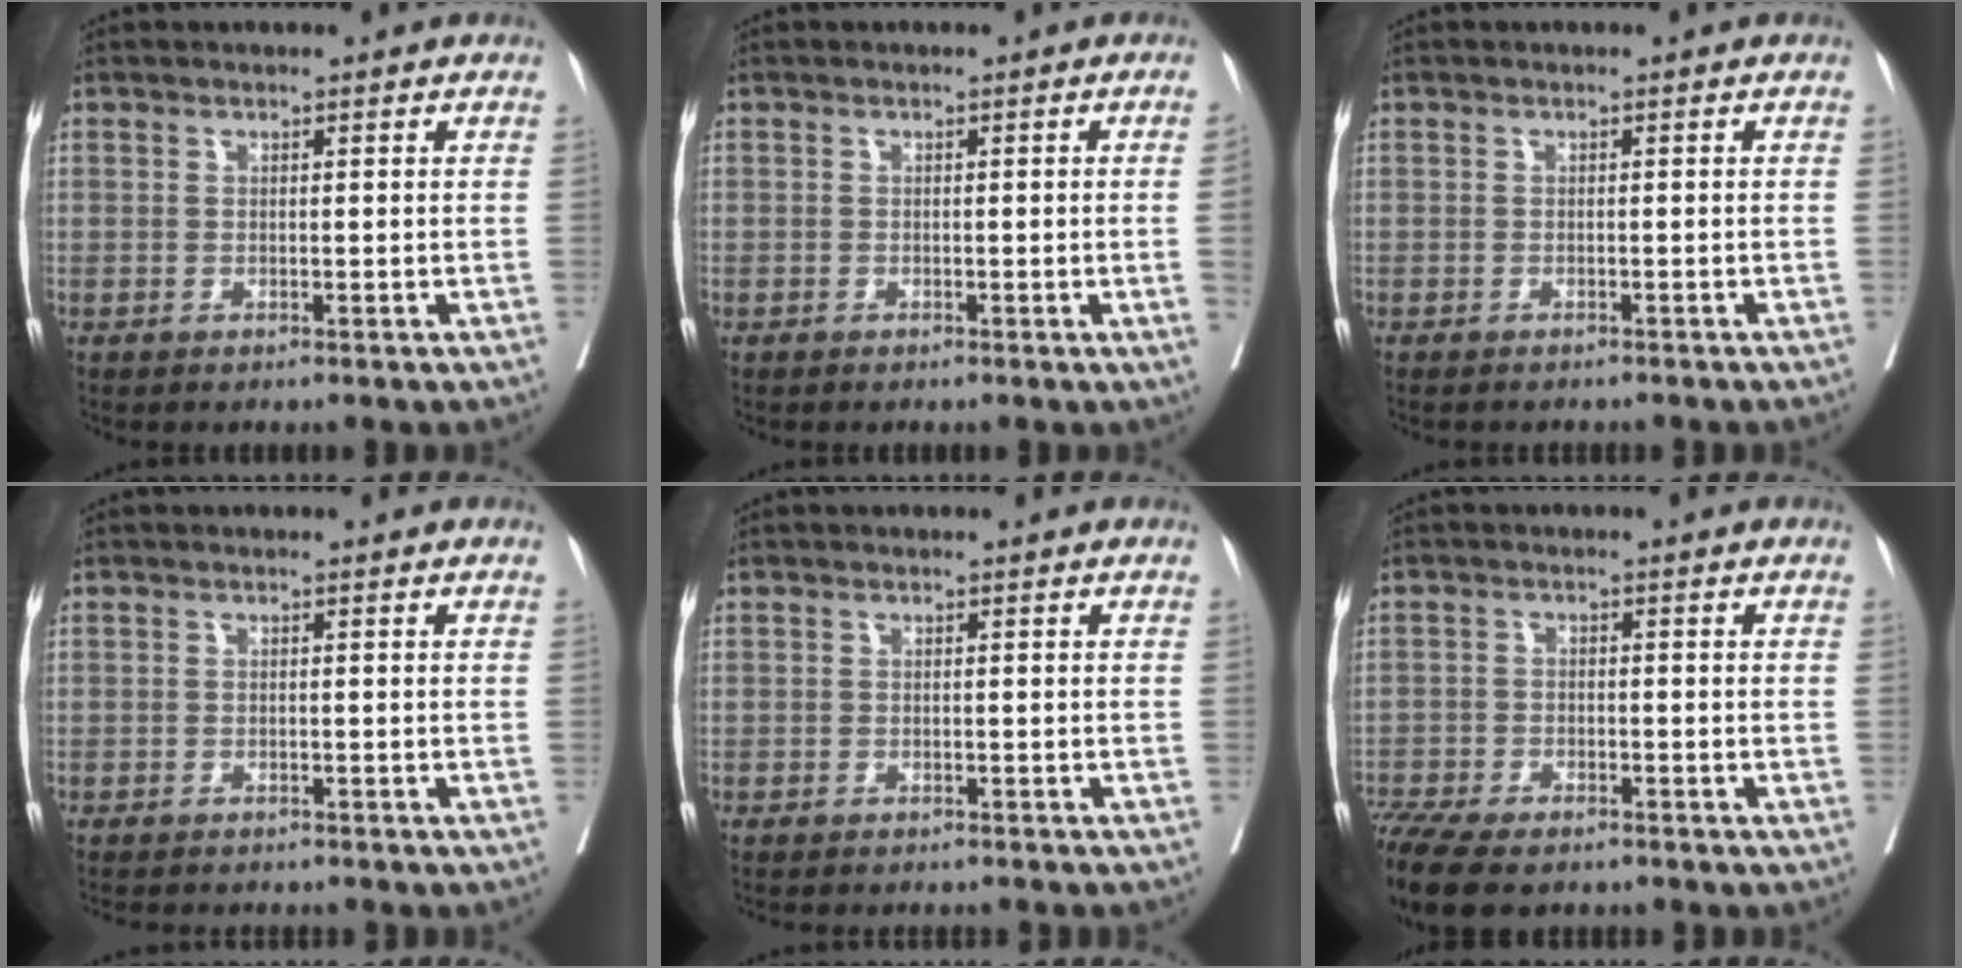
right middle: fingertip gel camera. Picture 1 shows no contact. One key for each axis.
{"total": 1.3, "fx": -0.3, "fy": -0.3, "fz": 1.2, "tx": -0.014, "ty": 0.000, "tz": -0.006}
{"total": 4.1, "fx": -3.7, "fy": 1.1, "fz": 1.4, "tx": -0.016, "ty": -0.003, "tz": -0.046}
{"total": 8.0, "fx": -7.3, "fy": 1.7, "fz": 2.6, "tx": -0.033, "ty": -0.006, "tz": -0.093}
{"total": 7.7, "fx": -7.3, "fy": 1.2, "fz": 2.4, "tx": -0.022, "ty": -0.009, "tz": -0.086}
{"total": 12.1, "fx": -9.8, "fy": 3.9, "fz": 6.0, "tx": -0.124, "ty": -0.013, "tz": -0.156}